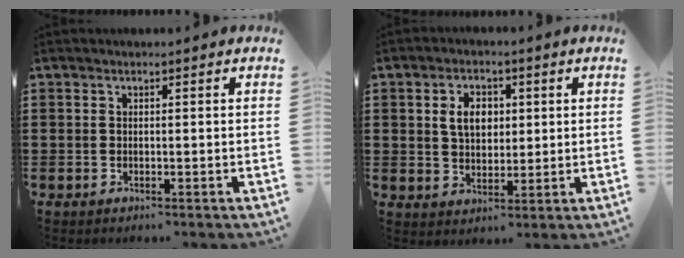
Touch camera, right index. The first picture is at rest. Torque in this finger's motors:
{"motor_torque": [0.22, -0.21, 0.23, 0.10]}